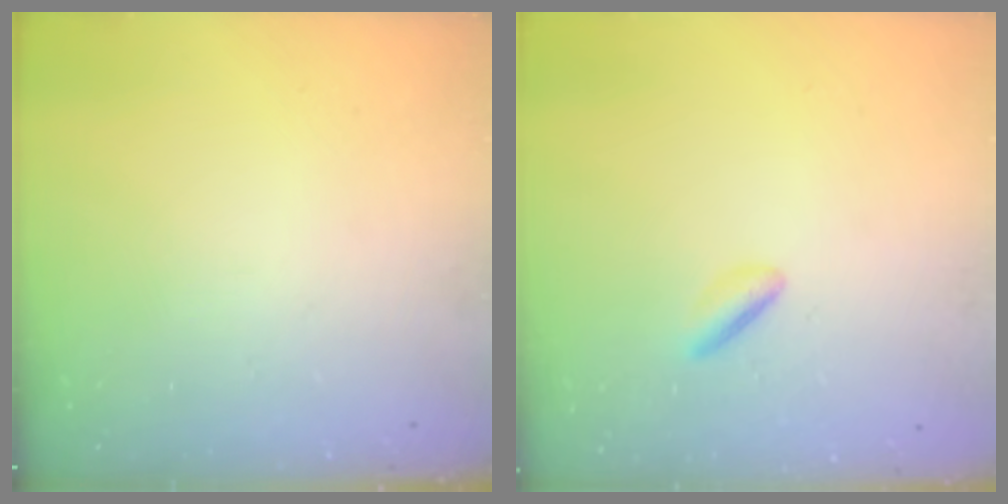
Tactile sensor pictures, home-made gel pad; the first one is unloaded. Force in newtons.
{"total": 1.7, "press": 1.5, "slide": 0.9}